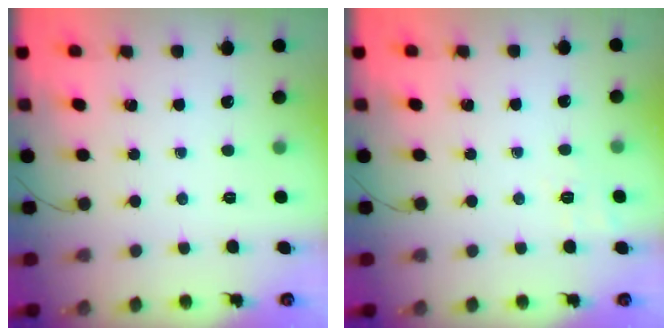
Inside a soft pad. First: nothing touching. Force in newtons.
{"total": 2.6, "press": 1.9, "slide": 1.8}